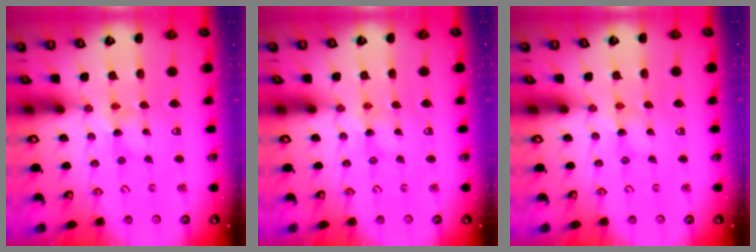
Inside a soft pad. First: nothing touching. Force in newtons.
{"total": 0.0}
{"total": 0.0}